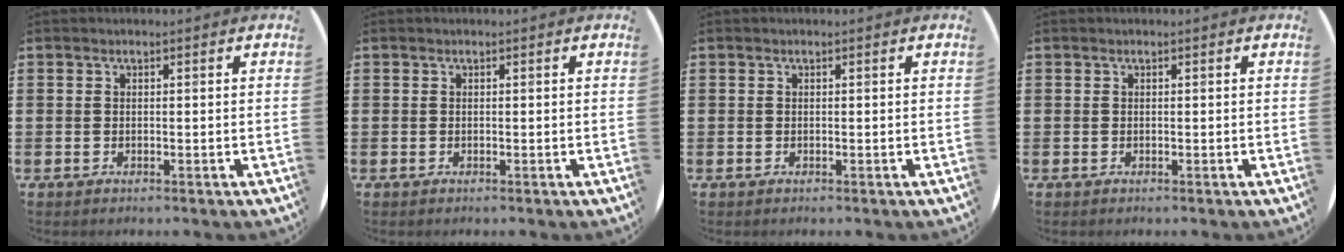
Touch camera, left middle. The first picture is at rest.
{"total": 0.0}
{"total": 0.0}
{"total": 0.0}